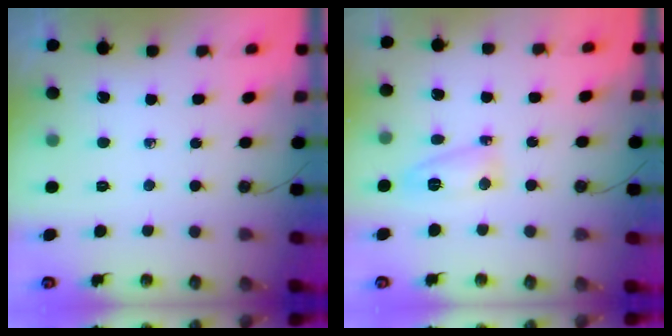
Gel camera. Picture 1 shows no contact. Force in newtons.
{"total": 5.2, "press": 5.1, "slide": 1.1}